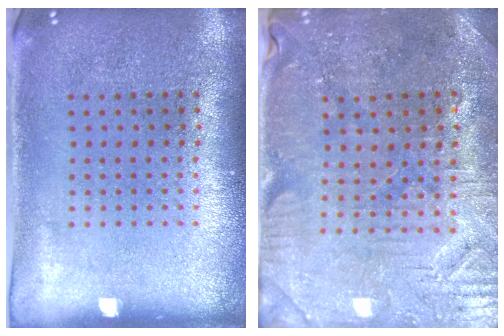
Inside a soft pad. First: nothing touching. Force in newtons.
{"total": 1.4, "press": 1.4, "slide": 0.4}